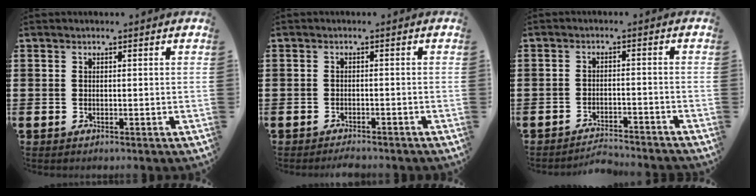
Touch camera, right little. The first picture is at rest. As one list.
[{"total": 1.1, "force": [-1.1, -0.1, 0.1], "torque": [-0.004, 0.002, -0.023]}, {"total": 2.6, "force": [-2.6, -0.1, 0.1], "torque": [-0.005, 0.004, -0.055]}]